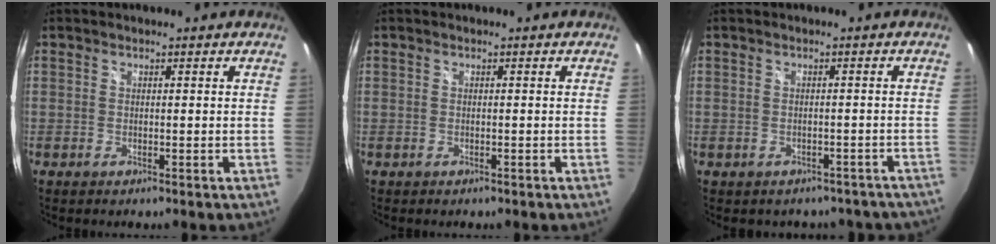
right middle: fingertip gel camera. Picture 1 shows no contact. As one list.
[{"total": 0.5, "force": [-0.4, 0.3, 0.1], "torque": [-0.004, -0.001, -0.006]}, {"total": 8.6, "force": [-7.0, 4.4, 2.3], "torque": [-0.040, 0.000, -0.066]}]